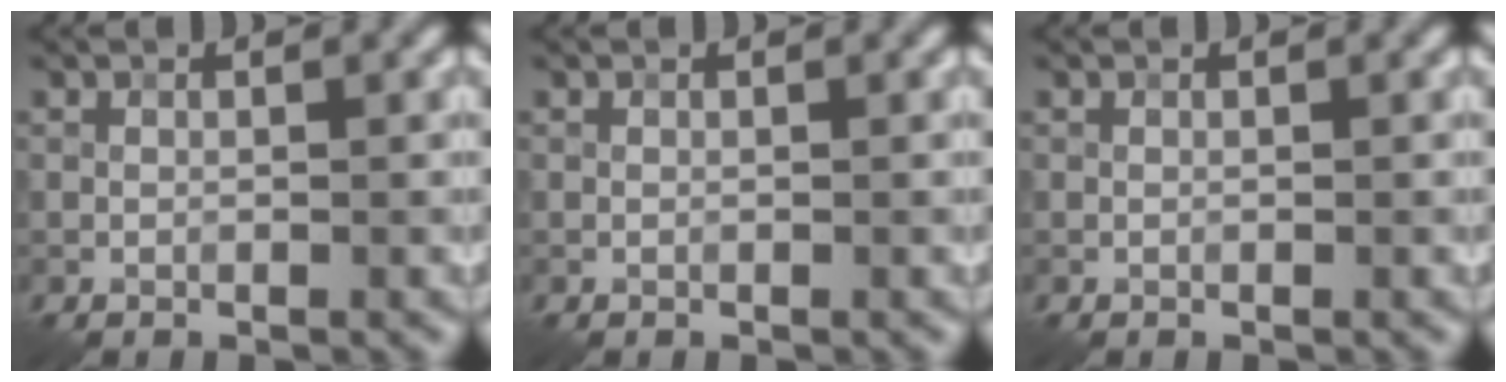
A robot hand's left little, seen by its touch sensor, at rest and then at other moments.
{"total": 0.0}
{"total": 0.0}